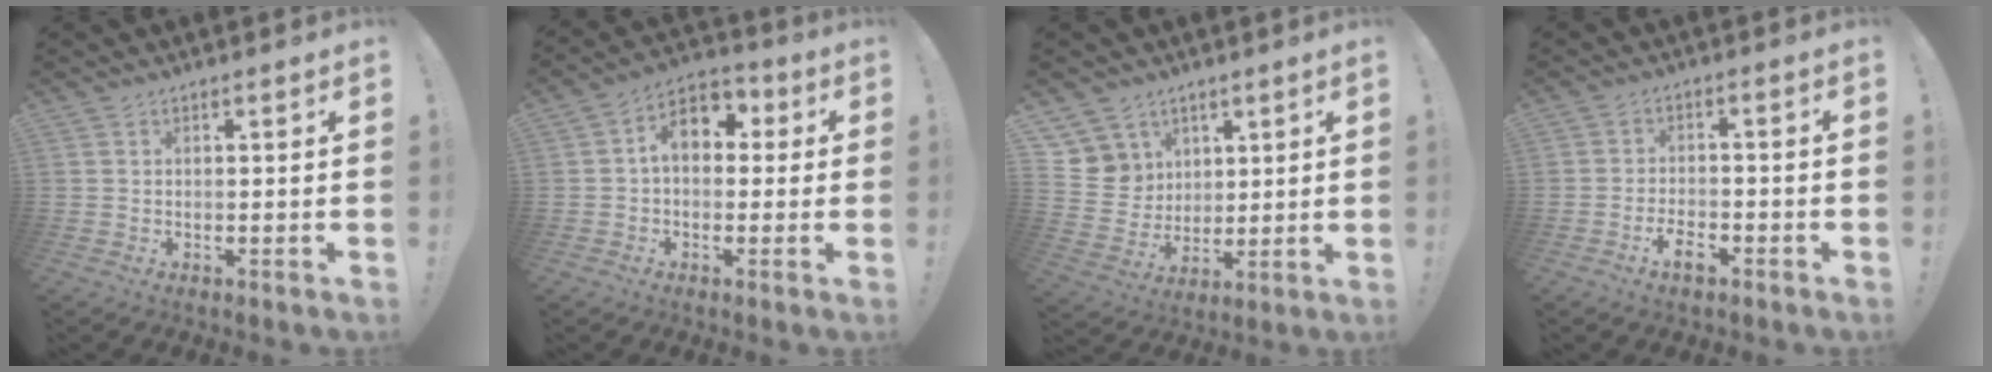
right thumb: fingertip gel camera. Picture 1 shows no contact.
{"total": 9.0, "force": [1.6, 6.4, 6.2], "torque": [-0.097, 0.013, 0.033]}
{"total": 7.4, "force": [4.4, 6.0, -0.2], "torque": [-0.002, -0.045, 0.089]}
{"total": 4.7, "force": [-3.4, 1.9, 2.5], "torque": [-0.047, 0.013, -0.058]}